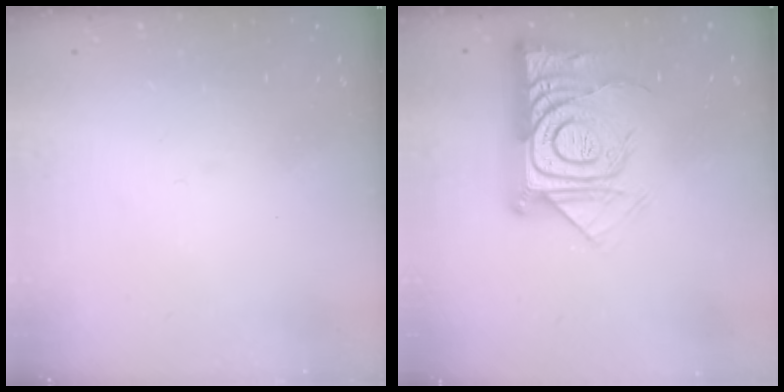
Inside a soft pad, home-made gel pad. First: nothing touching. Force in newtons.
{"total": 16.9, "press": 16.9, "slide": 1.2}